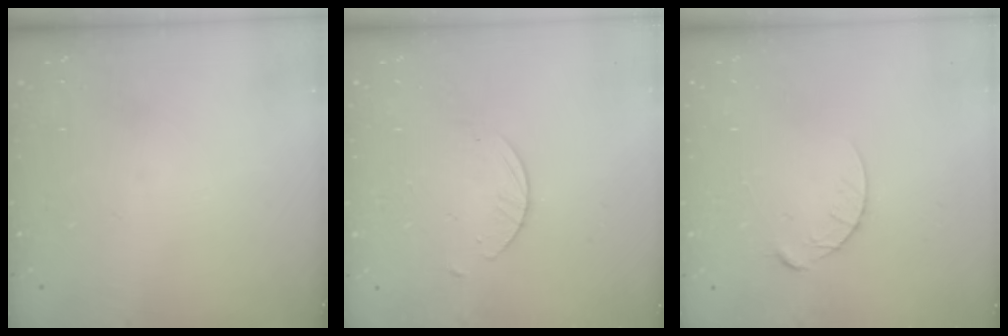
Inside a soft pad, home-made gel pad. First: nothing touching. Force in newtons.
{"total": 2.7, "press": 2.6, "slide": 0.3}
{"total": 5.7, "press": 5.7, "slide": 0.5}